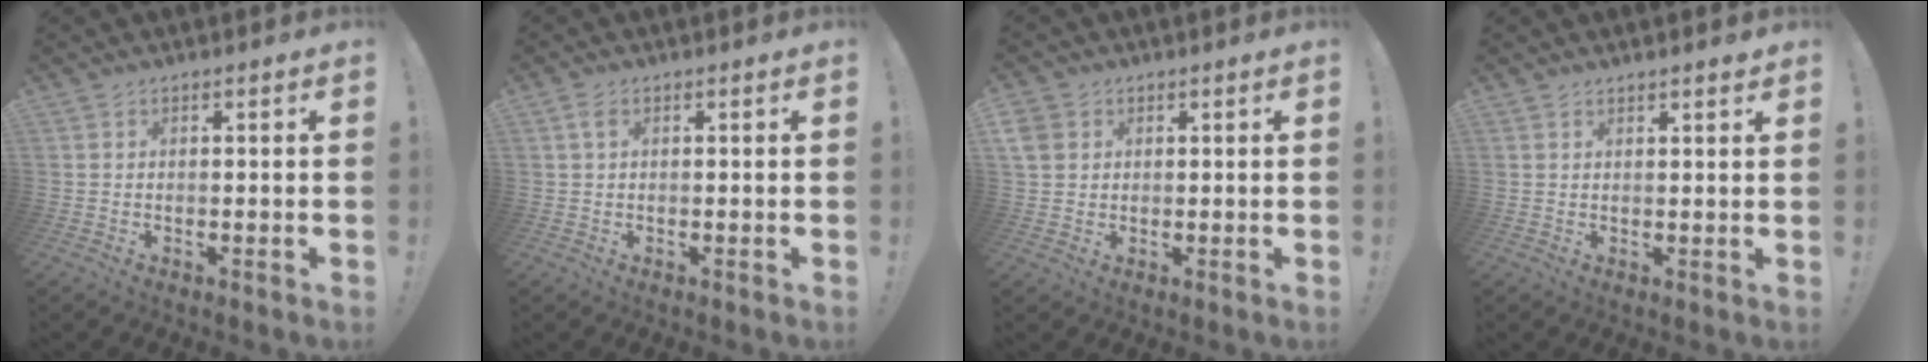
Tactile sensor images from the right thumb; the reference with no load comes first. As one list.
[{"total": 2.2, "force": [0.8, 1.1, 1.7], "torque": [-0.027, 0.001, 0.013]}, {"total": 5.5, "force": [1.9, 4.9, 1.6], "torque": [-0.032, -0.005, 0.040]}, {"total": 1.5, "force": [1.4, 0.2, 0.5], "torque": [0.003, -0.011, 0.023]}]